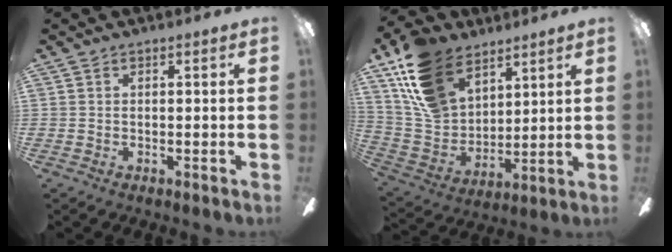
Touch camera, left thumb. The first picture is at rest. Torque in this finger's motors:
{"motor_torque": [0.32, 0.60, 1.37, -1.40, 0.17]}